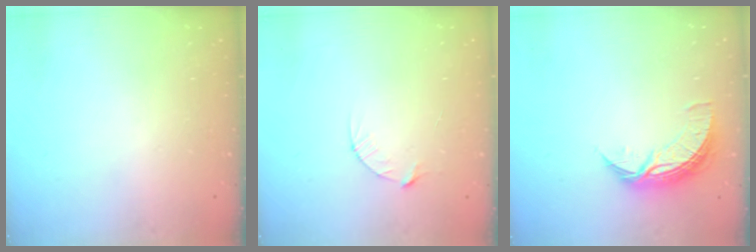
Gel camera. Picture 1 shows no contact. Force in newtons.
{"total": 3.7, "press": 3.7, "slide": 0.4}
{"total": 8.3, "press": 8.3, "slide": 0.5}